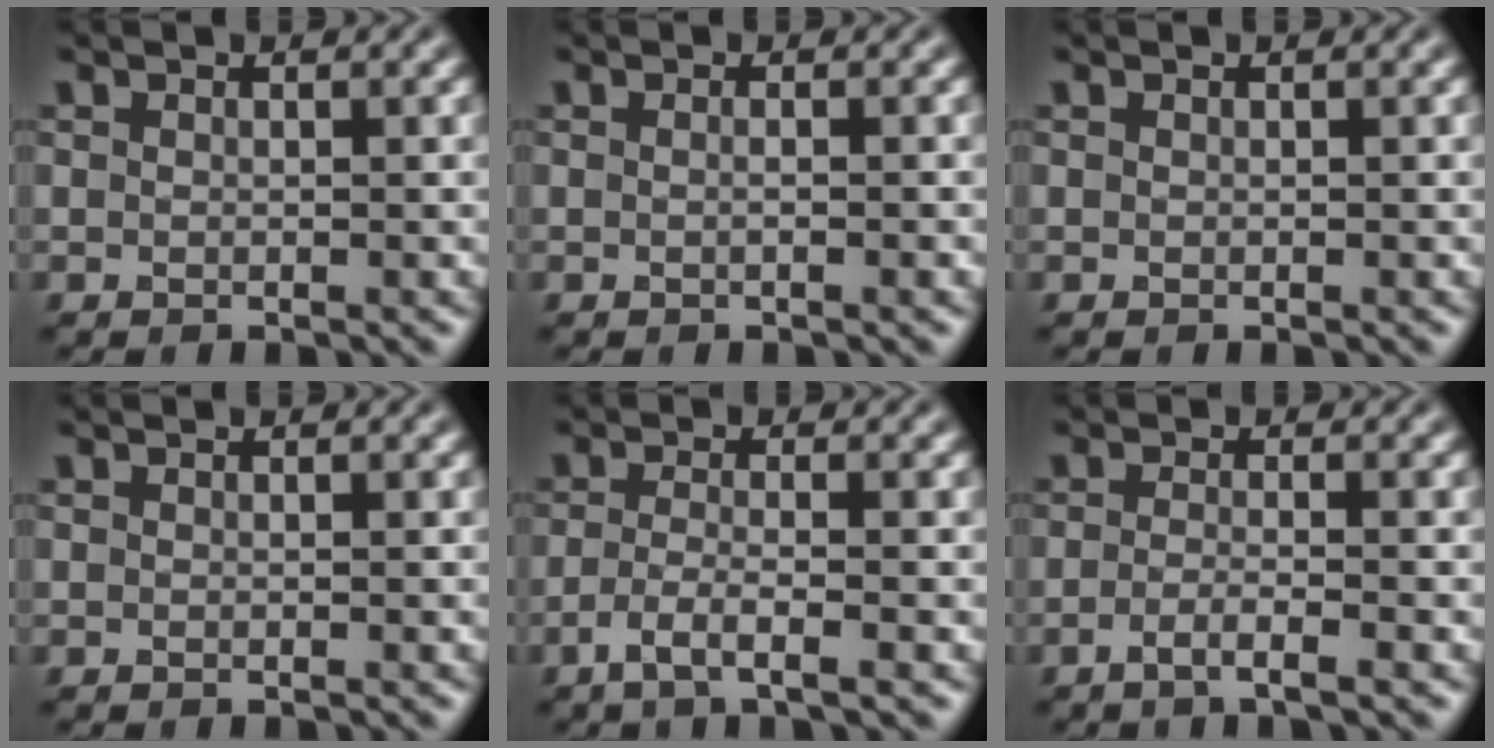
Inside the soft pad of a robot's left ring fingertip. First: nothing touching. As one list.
[{"total": 1.2, "force": [0.0, 0.4, 1.1], "torque": [-0.004, -0.006, -0.006]}, {"total": 0.0}, {"total": 0.0}, {"total": 2.5, "force": [-1.3, 0.5, 2.1], "torque": [-0.042, -0.001, -0.033]}, {"total": 2.1, "force": [-1.0, 0.5, 1.8], "torque": [-0.026, 0.001, -0.027]}]